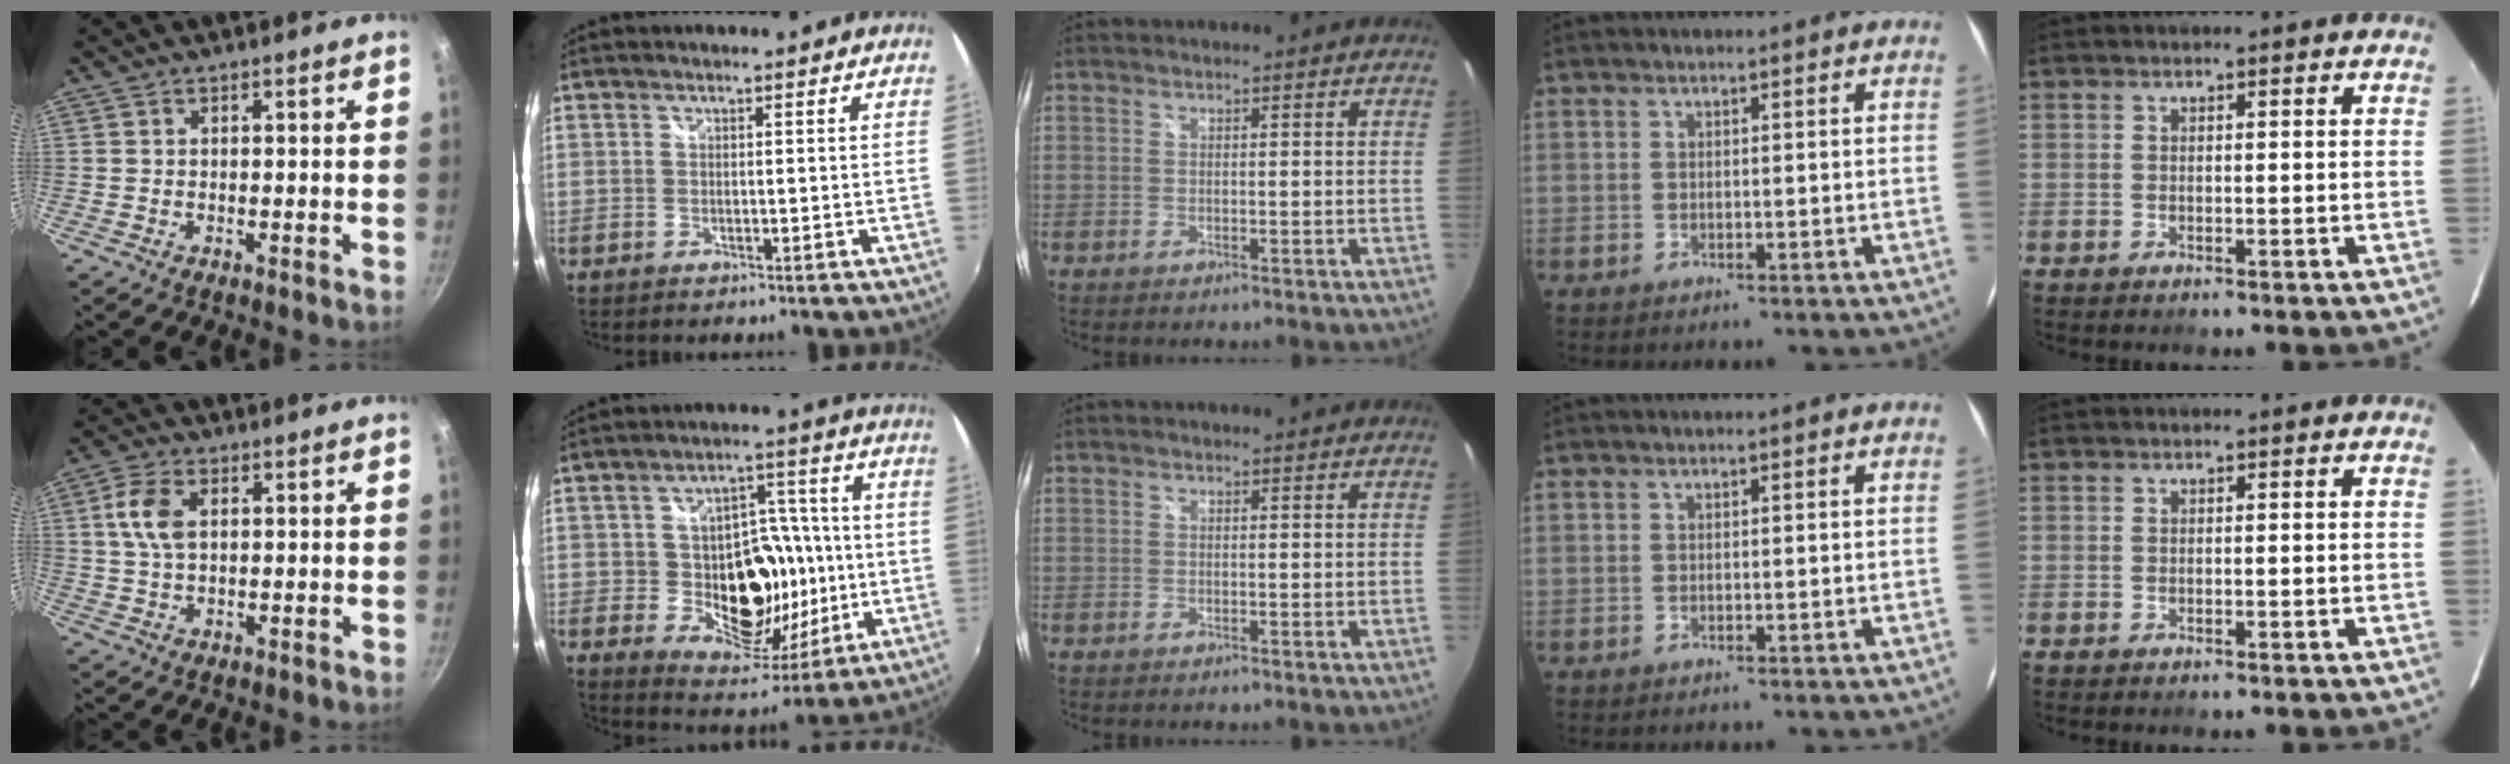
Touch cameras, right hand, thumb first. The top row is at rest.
{"thumb": {"total": 6.7, "force": [1.5, 4.0, 5.1], "torque": [-0.097, 0.005, 0.027]}, "index": {"total": 17.1, "force": [-1.6, 12.7, 11.3], "torque": [-0.204, 0.013, -0.005]}, "middle": {"total": 0.8, "force": [0.8, 0.0, 0.0], "torque": [-0.006, 0.000, 0.007]}}